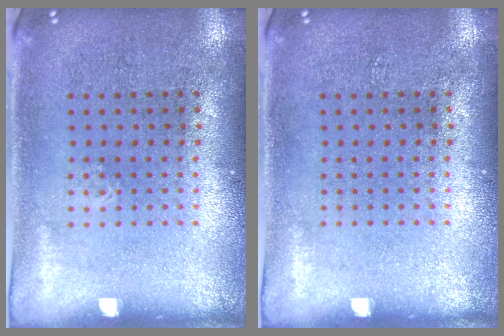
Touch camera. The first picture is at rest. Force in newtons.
{"total": 0.0}